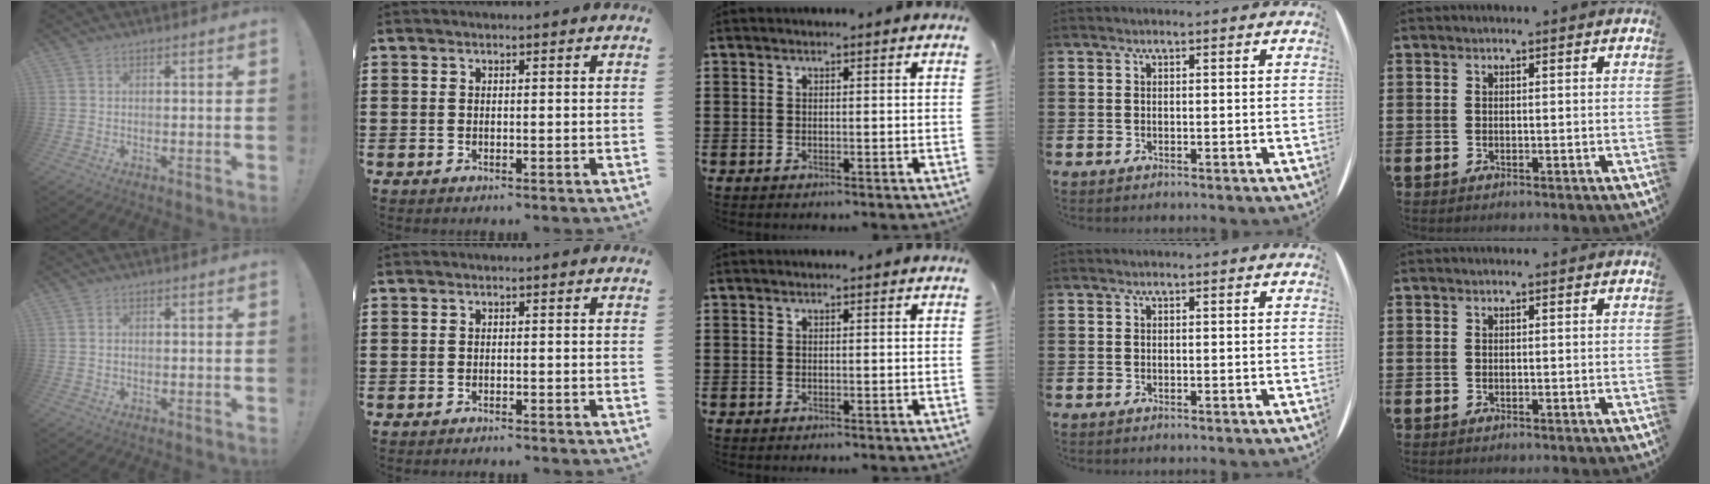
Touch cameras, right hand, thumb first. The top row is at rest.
{"thumb": {"total": 0.7, "force": [0.1, 0.5, 0.5], "torque": [-0.011, 0.004, 0.002]}, "index": {"total": 0.7, "force": [-0.7, 0.0, 0.0], "torque": [-0.001, -0.001, -0.014]}}